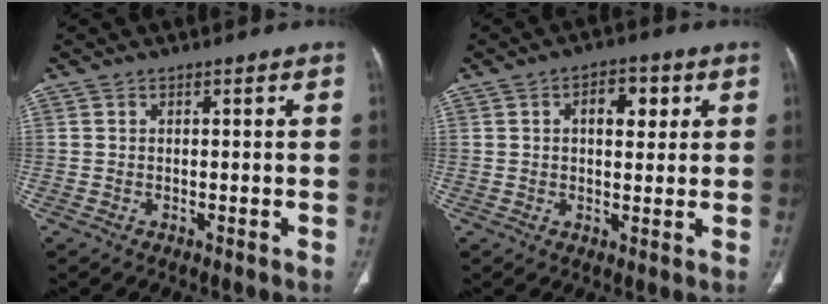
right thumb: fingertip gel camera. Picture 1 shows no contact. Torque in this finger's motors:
{"motor_torque": [-0.54, 0.62, 0.08, 0.25, 0.09]}